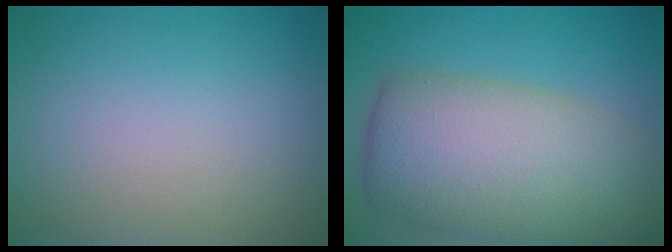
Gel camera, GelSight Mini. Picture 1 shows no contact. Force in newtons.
{"total": 11.0, "press": 11.0, "slide": 0.6}